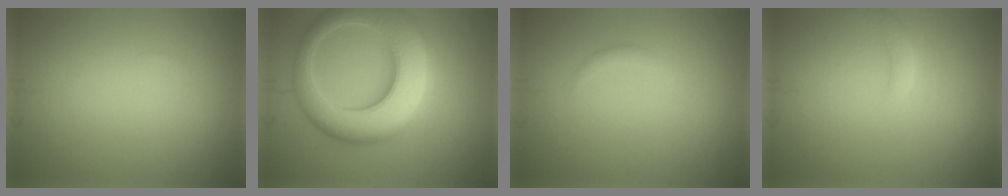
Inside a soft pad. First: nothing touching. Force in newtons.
{"total": 11.0, "press": 11.0, "slide": 0.3}
{"total": 0.7, "press": 0.7, "slide": 0.0}
{"total": 1.6, "press": 1.5, "slide": 0.2}